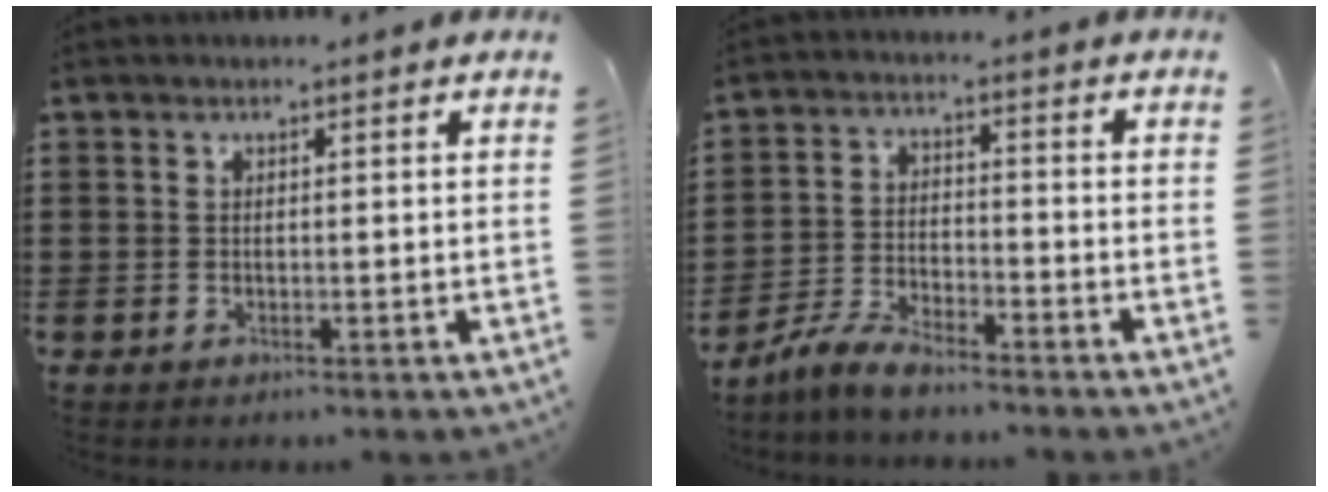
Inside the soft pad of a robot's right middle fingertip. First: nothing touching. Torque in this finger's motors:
{"motor_torque": [2.14, 0.00, 0.32, 0.08]}